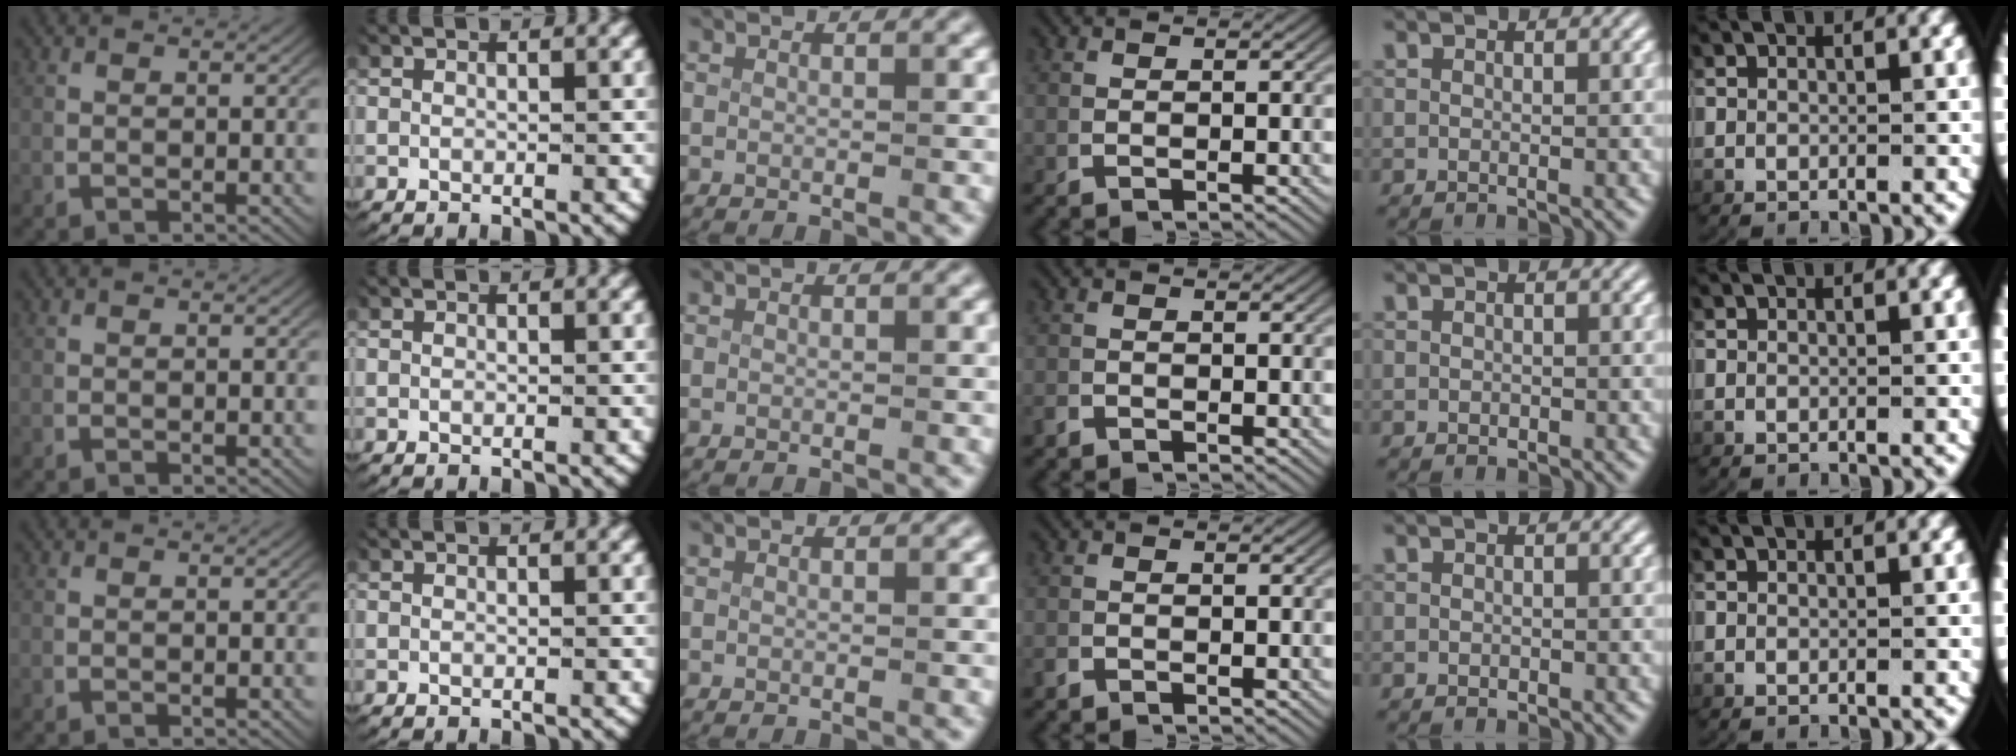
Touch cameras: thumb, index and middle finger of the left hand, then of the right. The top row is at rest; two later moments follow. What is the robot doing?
{"motion": "lift_and_place", "object": "paper"}